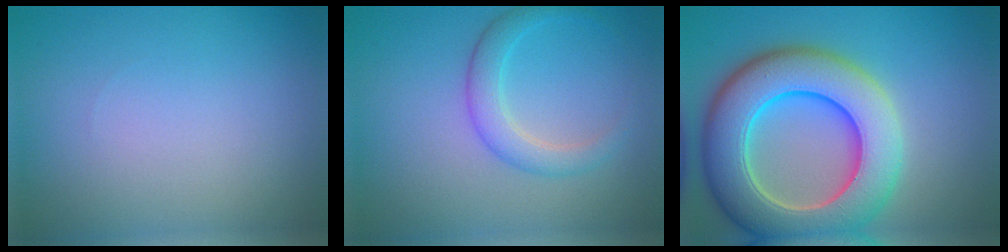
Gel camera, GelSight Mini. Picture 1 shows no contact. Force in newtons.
{"total": 2.8, "press": 2.8, "slide": 0.0}
{"total": 11.3, "press": 11.3, "slide": 0.8}